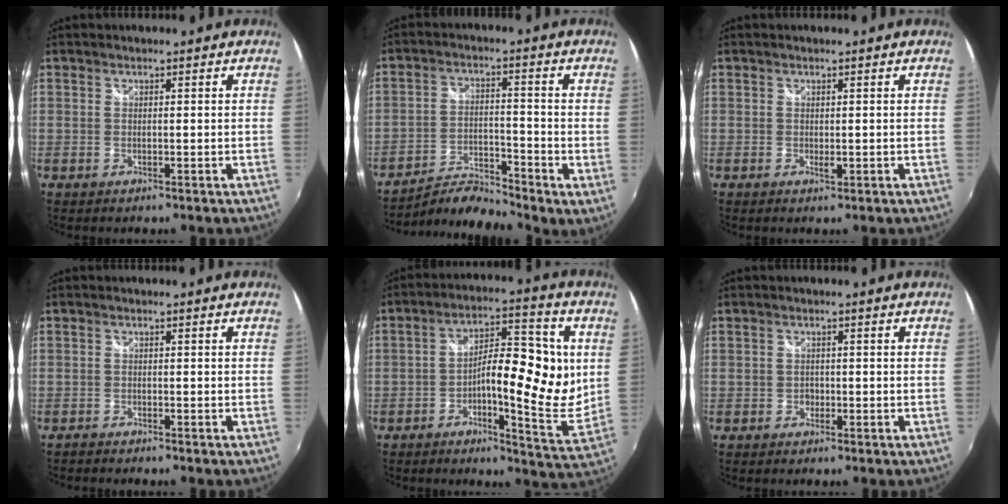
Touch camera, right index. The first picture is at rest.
{"total": 6.6, "force": [-5.9, 1.2, 2.8], "torque": [-0.047, 0.001, -0.112]}
{"total": 0.8, "force": [0.0, 0.5, 0.7], "torque": [-0.011, -0.003, -0.002]}
{"total": 1.7, "force": [-1.7, 0.1, 0.2], "torque": [-0.016, -0.008, -0.031]}
{"total": 14.6, "force": [0.7, 4.7, 13.9], "torque": [-0.214, 0.005, 0.000]}
{"total": 1.7, "force": [-0.8, 1.5, 0.4], "torque": [-0.007, -0.001, -0.012]}